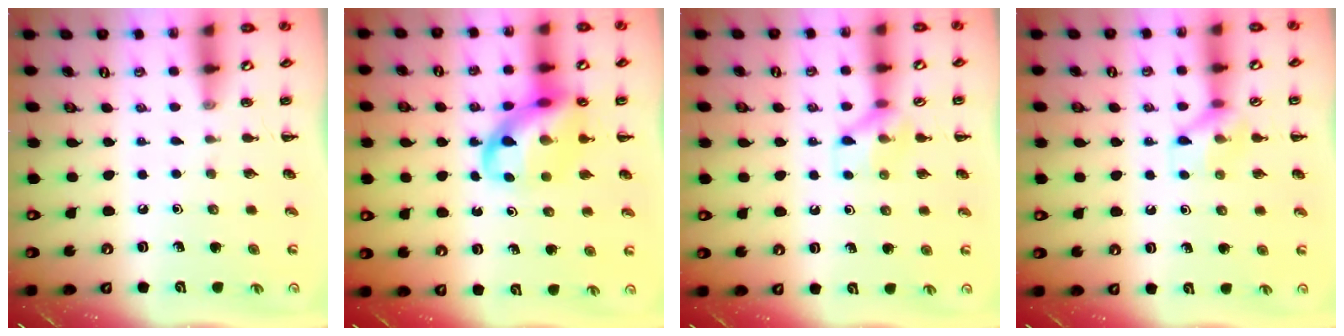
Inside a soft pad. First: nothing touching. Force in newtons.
{"total": 13.6, "press": 13.1, "slide": 3.6}
{"total": 8.7, "press": 8.7, "slide": 0.5}
{"total": 9.3, "press": 9.2, "slide": 1.3}